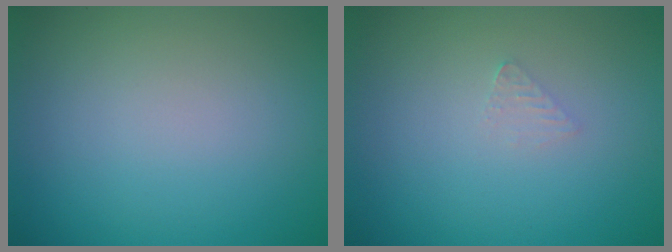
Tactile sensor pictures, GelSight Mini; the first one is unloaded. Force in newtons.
{"total": 0.8, "press": 0.8, "slide": 0.1}